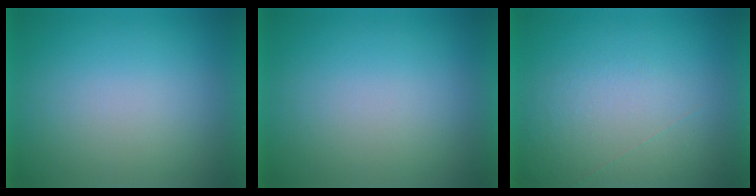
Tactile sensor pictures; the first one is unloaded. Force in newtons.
{"total": 0.0}
{"total": 1.0}